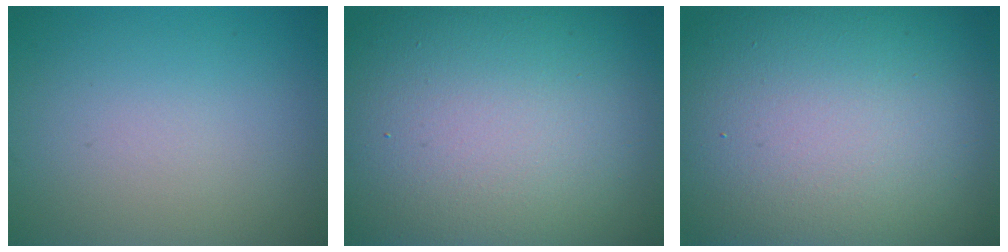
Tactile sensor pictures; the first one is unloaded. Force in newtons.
{"total": 19.6, "press": 19.5, "slide": 1.6}
{"total": 19.6, "press": 19.5, "slide": 1.6}